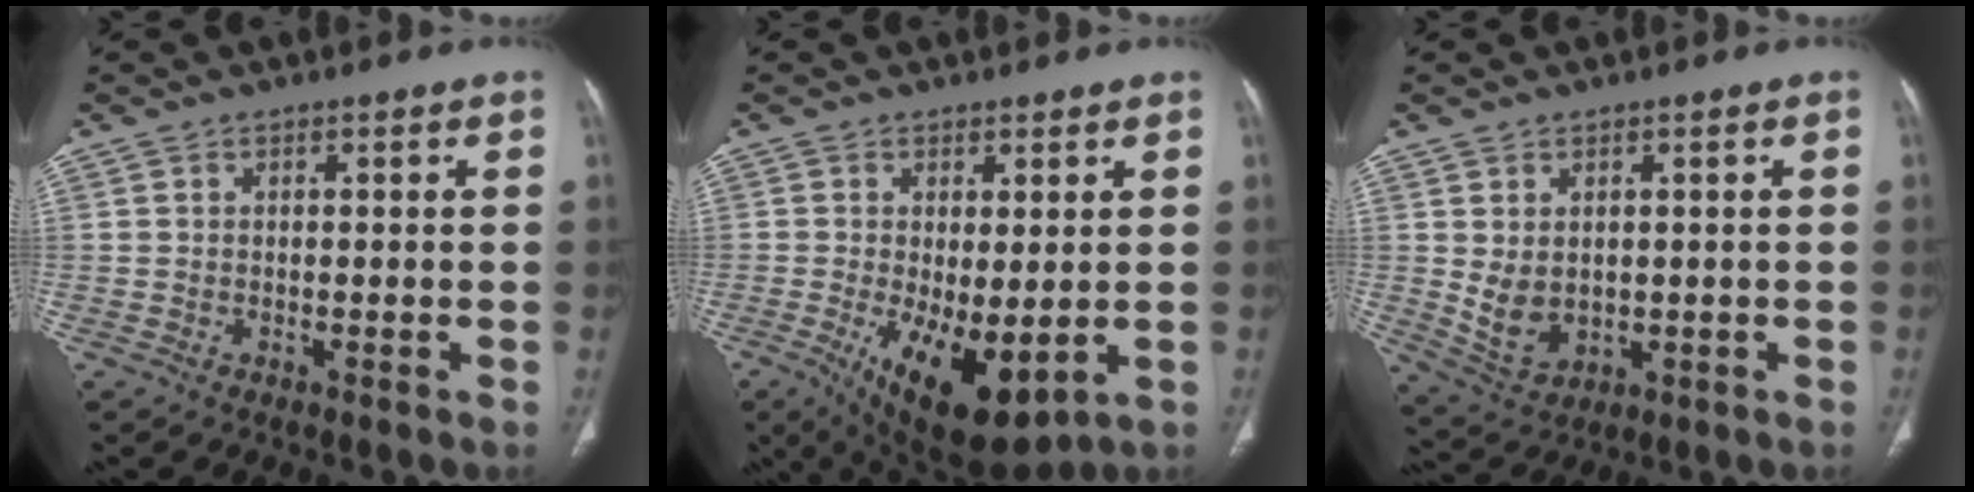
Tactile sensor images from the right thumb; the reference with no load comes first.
{"total": 12.4, "force": [-2.7, 5.2, 10.9], "torque": [-0.176, -0.026, -0.022]}
{"total": 6.1, "force": [0.5, 4.4, 4.2], "torque": [-0.066, -0.012, 0.032]}